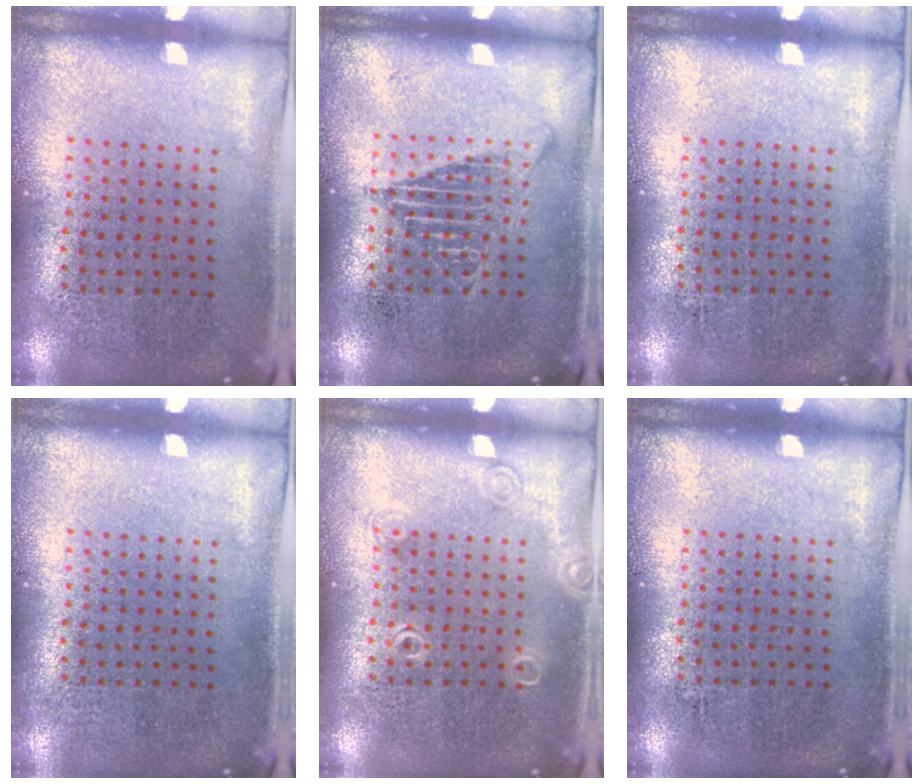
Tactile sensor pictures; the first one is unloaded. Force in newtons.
{"total": 1.9, "press": 1.9, "slide": 0.2}
{"total": 0.0}
{"total": 0.0}
{"total": 1.0, "press": 1.0, "slide": 0.3}
{"total": 0.0}